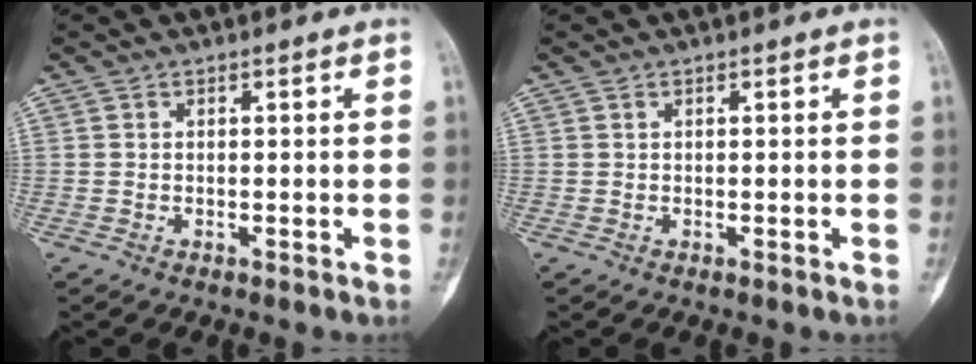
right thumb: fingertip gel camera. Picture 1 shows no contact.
{"total": 0.0}